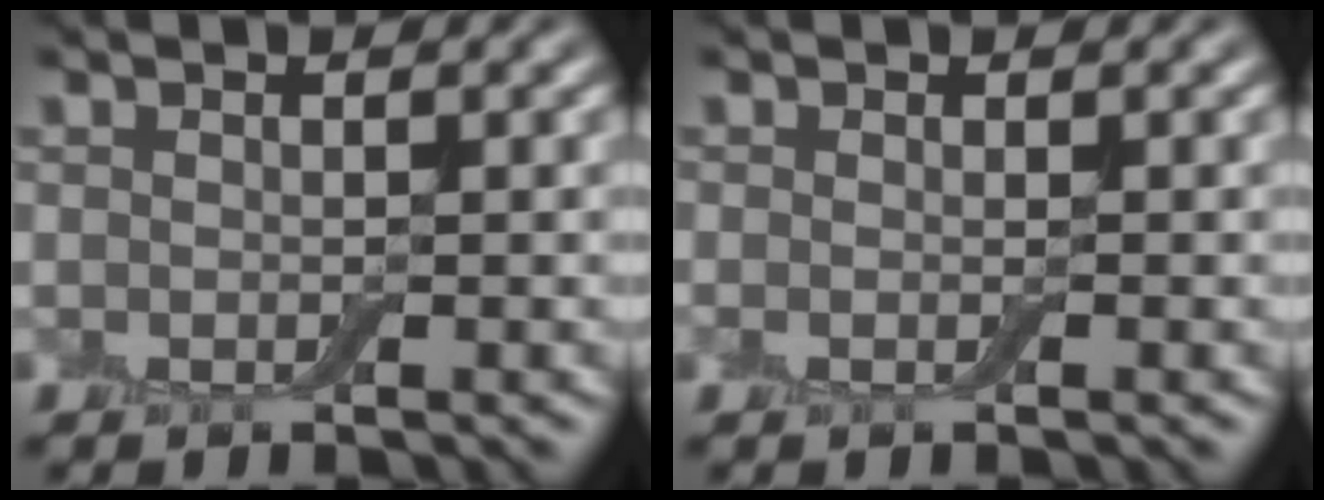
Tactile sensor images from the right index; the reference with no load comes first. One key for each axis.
{"total": 0.0}